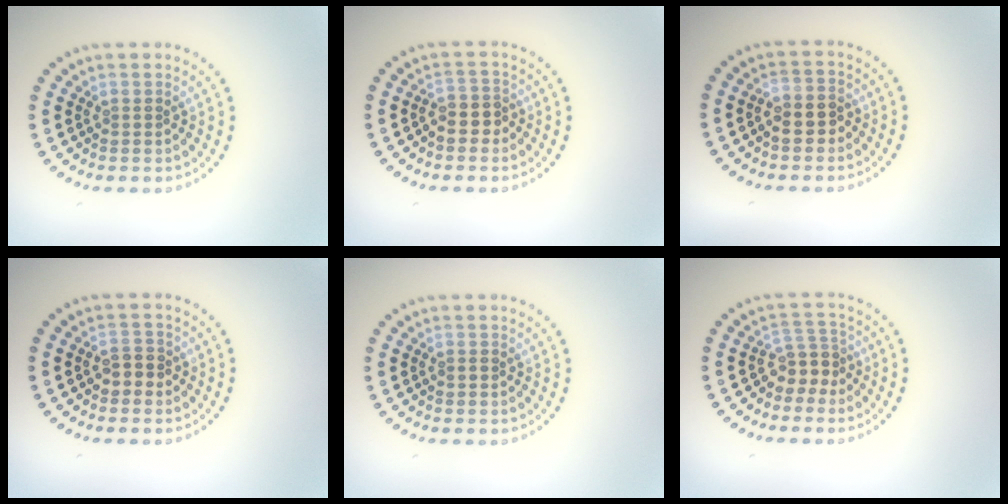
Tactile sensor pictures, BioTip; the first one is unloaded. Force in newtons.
{"total": 2.4, "press": 2.1, "slide": 1.1}
{"total": 2.6, "press": 2.5, "slide": 0.8}
{"total": 1.7, "press": 1.6, "slide": 0.6}
{"total": 0.9, "press": 0.9, "slide": 0.1}
{"total": 2.7, "press": 1.9, "slide": 1.9}